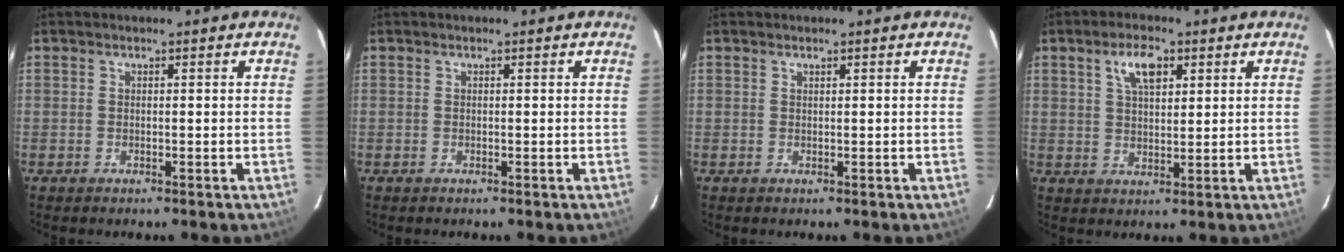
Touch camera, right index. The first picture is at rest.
{"total": 0.0}
{"total": 0.0}
{"total": 5.8, "force": [2.7, 2.6, 4.4], "torque": [-0.078, 0.011, 0.051]}